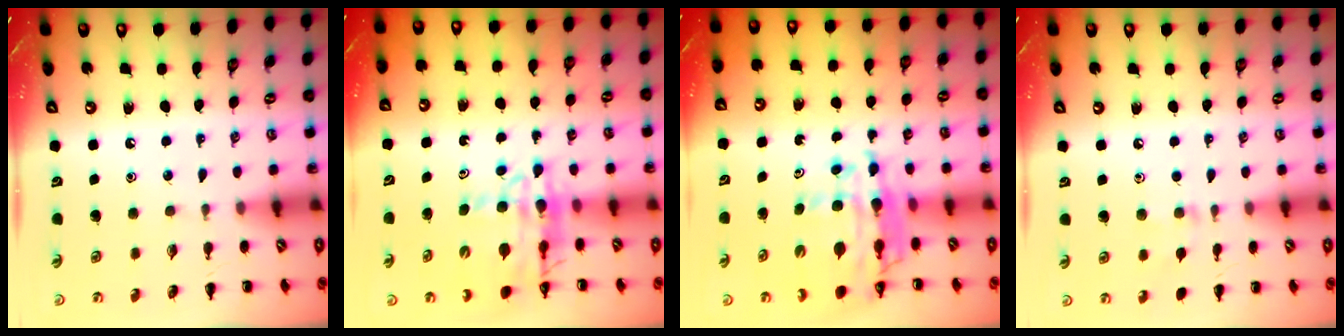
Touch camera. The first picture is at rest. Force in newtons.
{"total": 15.4, "press": 14.8, "slide": 4.4}
{"total": 14.7, "press": 14.2, "slide": 3.8}
{"total": 6.2, "press": 6.0, "slide": 1.8}